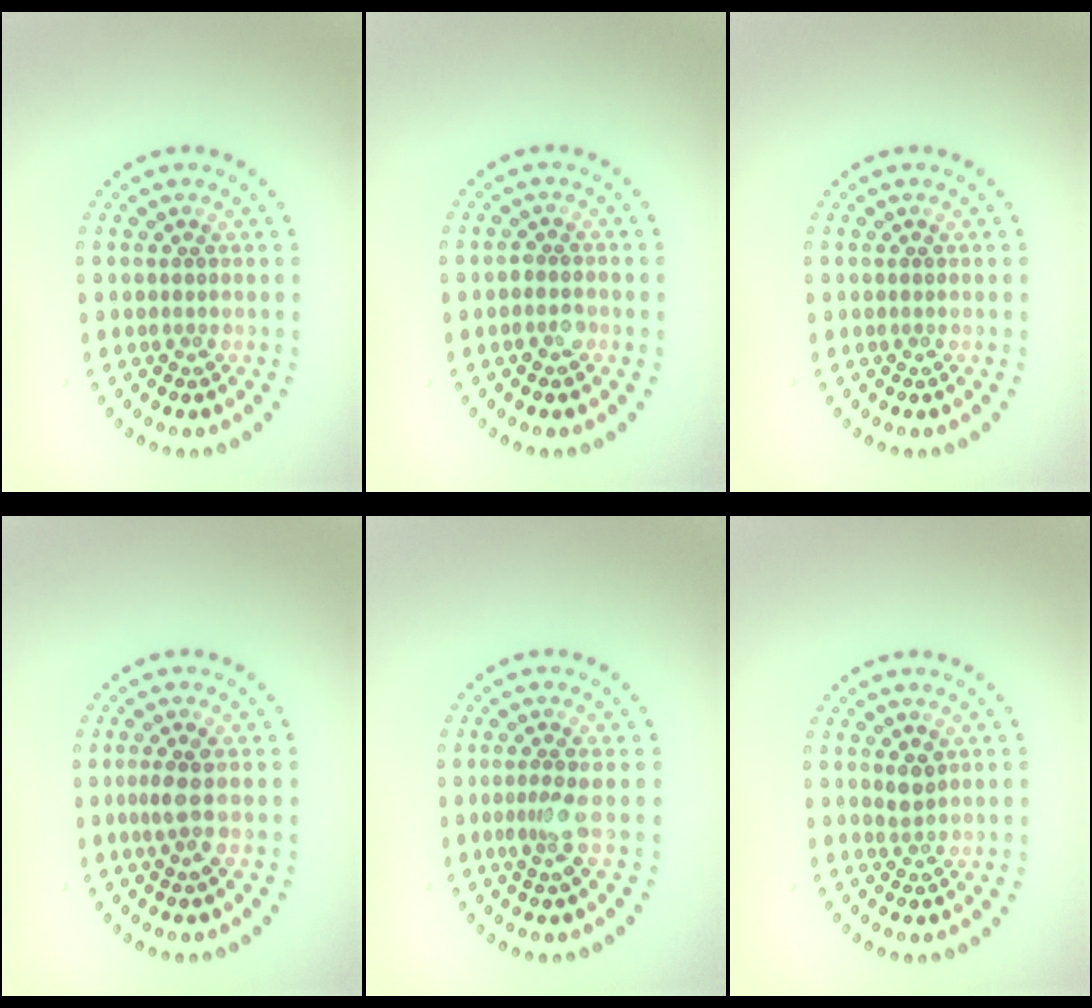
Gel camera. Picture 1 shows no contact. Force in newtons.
{"total": 1.5, "press": 1.3, "slide": 0.6}
{"total": 0.0}
{"total": 1.8, "press": 1.3, "slide": 1.3}
{"total": 2.1, "press": 1.5, "slide": 1.4}
{"total": 1.3, "press": 1.2, "slide": 0.7}